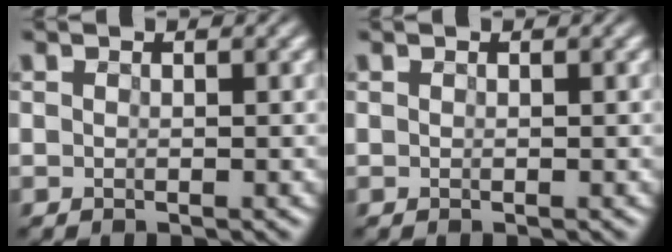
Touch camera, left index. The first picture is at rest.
{"total": 0.0}